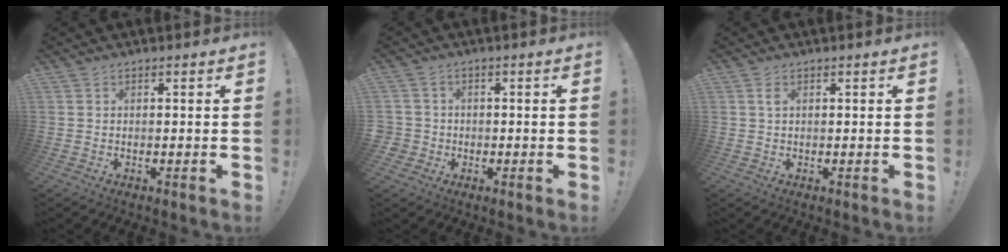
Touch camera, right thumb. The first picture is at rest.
{"total": 3.6, "force": [-0.7, 3.4, 0.9], "torque": [-0.018, 0.005, -0.013]}
{"total": 1.6, "force": [0.7, 1.0, 1.1], "torque": [-0.015, 0.001, 0.009]}